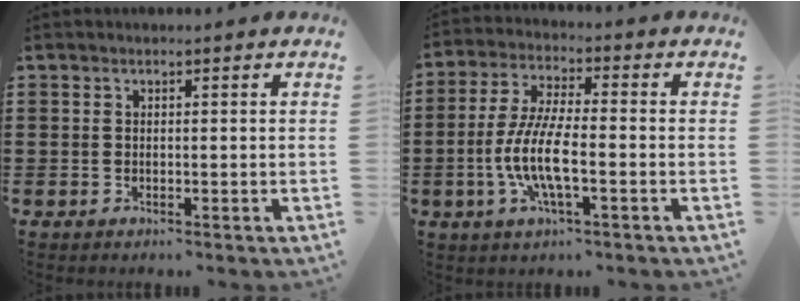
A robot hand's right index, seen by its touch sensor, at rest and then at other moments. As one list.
[{"total": 8.5, "force": [-2.7, 2.1, 7.8], "torque": [-0.177, -0.013, -0.058]}]